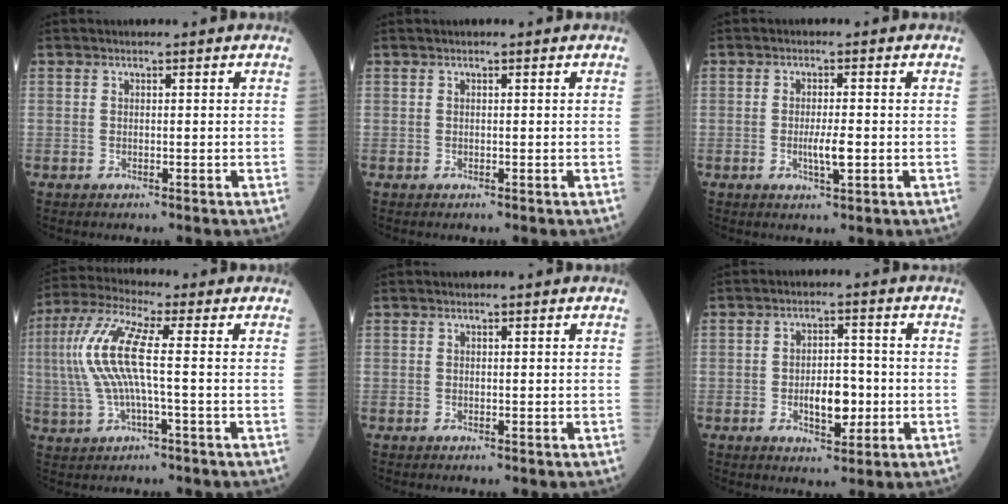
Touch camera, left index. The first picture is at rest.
{"total": 0.0}
{"total": 3.3, "force": [-0.7, 0.4, 3.2], "torque": [-0.064, -0.004, -0.011]}
{"total": 9.8, "force": [0.4, 1.3, 9.7], "torque": [-0.224, 0.025, 0.001]}
{"total": 0.0}
{"total": 6.1, "force": [-1.4, 2.9, 5.2], "torque": [-0.087, 0.005, -0.017]}